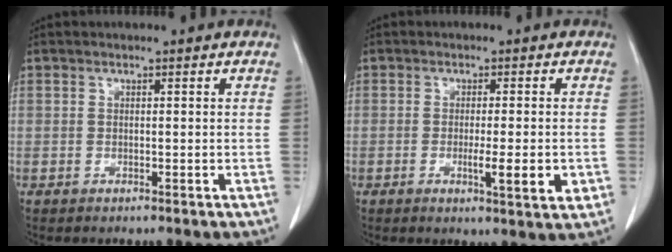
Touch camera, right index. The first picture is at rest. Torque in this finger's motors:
{"motor_torque": [0.93, -0.28, 0.42, 0.10]}